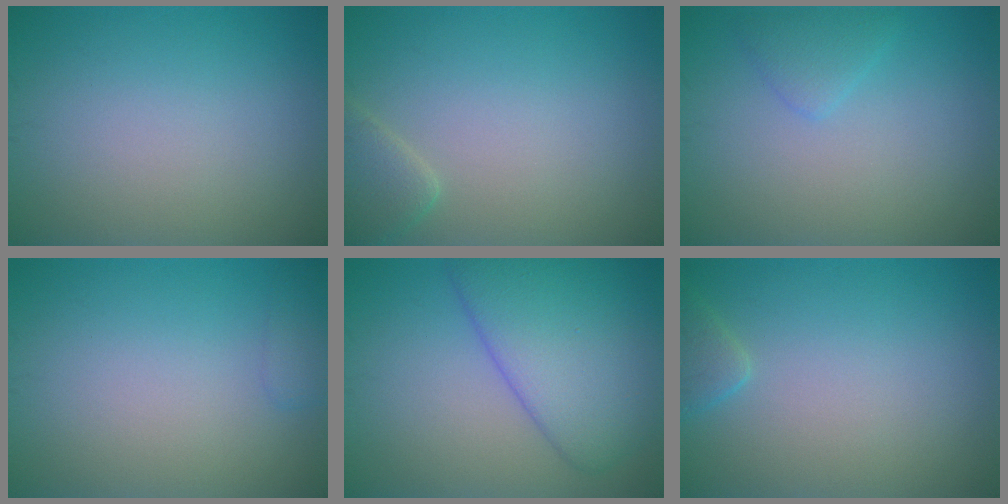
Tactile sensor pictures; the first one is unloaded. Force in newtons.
{"total": 2.2, "press": 2.2, "slide": 0.1}
{"total": 1.6, "press": 1.6, "slide": 0.1}
{"total": 1.1, "press": 1.1, "slide": 0.1}
{"total": 8.0, "press": 8.0, "slide": 0.3}
{"total": 1.5, "press": 1.5, "slide": 0.2}